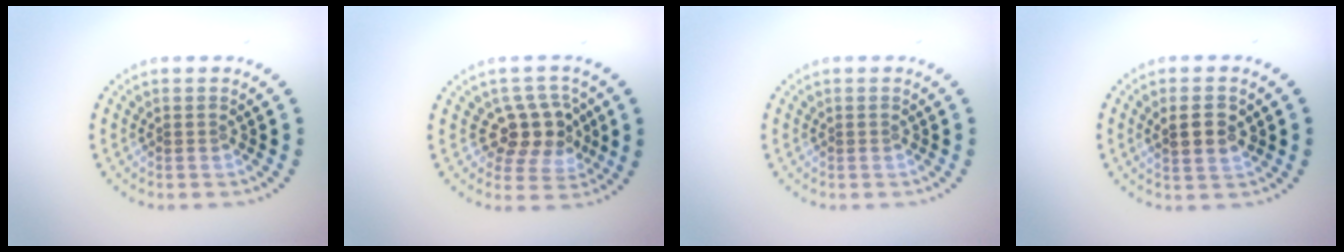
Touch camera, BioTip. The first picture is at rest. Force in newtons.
{"total": 3.7, "press": 3.4, "slide": 1.5}
{"total": 0.0}
{"total": 2.8, "press": 2.8, "slide": 0.6}